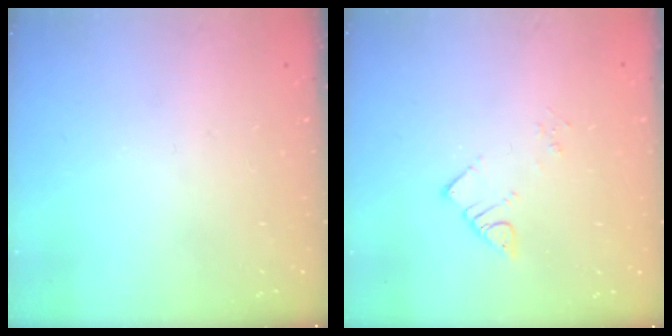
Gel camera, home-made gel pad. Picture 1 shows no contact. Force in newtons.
{"total": 3.3, "press": 3.3, "slide": 0.1}